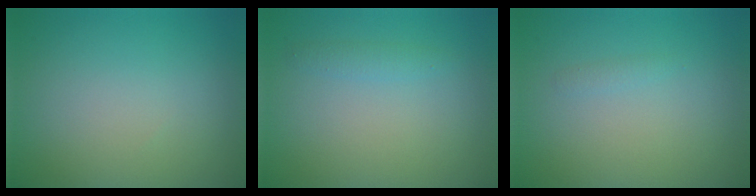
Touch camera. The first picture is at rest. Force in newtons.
{"total": 1.1, "press": 1.1, "slide": 0.1}
{"total": 0.6, "press": 0.6, "slide": 0.0}